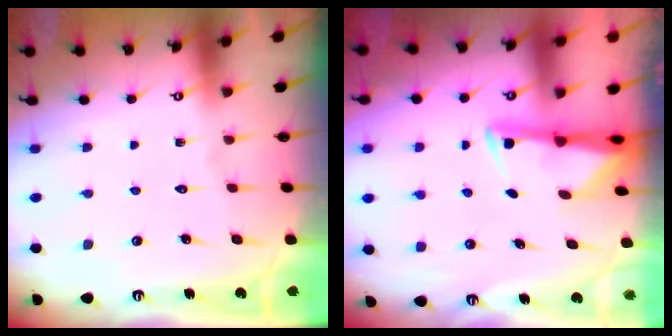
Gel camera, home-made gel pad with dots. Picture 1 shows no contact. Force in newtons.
{"total": 3.0, "press": 2.9, "slide": 0.6}